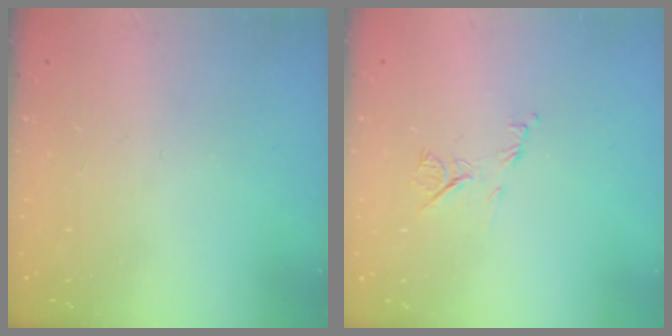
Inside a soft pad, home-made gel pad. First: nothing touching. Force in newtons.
{"total": 6.6, "press": 6.5, "slide": 0.9}